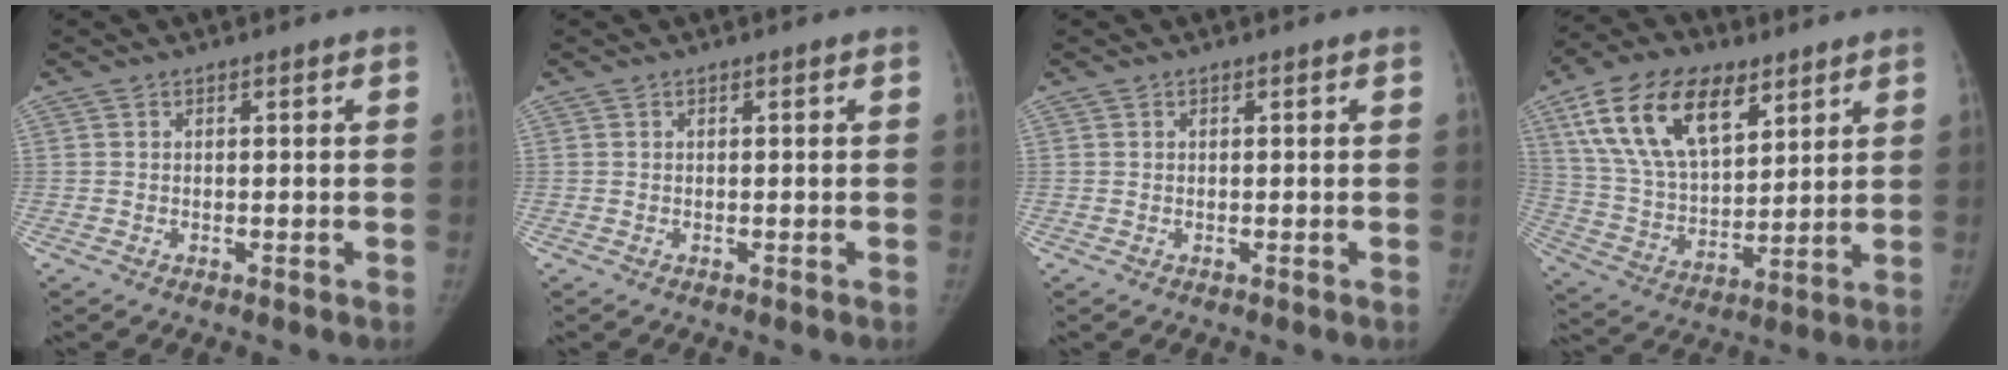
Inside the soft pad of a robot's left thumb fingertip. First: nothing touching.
{"total": 0.0}
{"total": 0.0}
{"total": 20.4, "force": [10.3, 11.0, 13.8], "torque": [-0.228, -0.029, 0.191]}